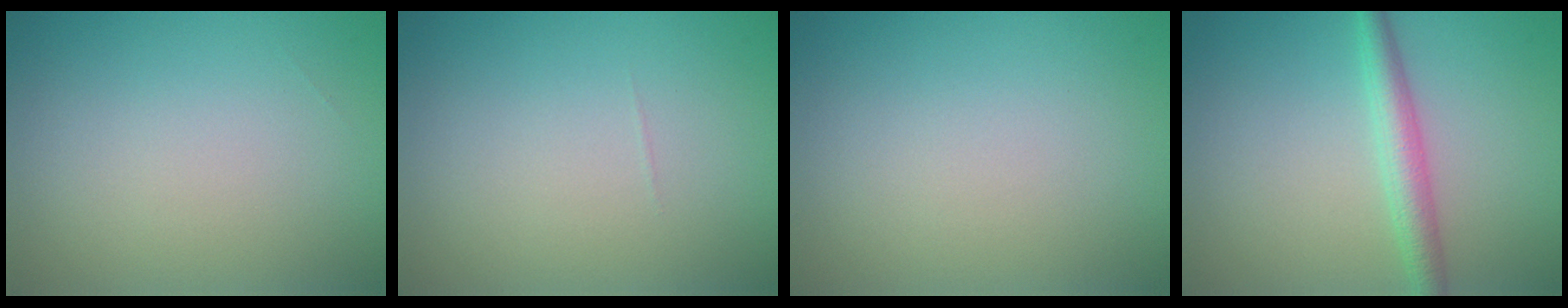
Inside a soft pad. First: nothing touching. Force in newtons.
{"total": 0.0}
{"total": 0.0}
{"total": 2.9, "press": 2.9, "slide": 0.1}